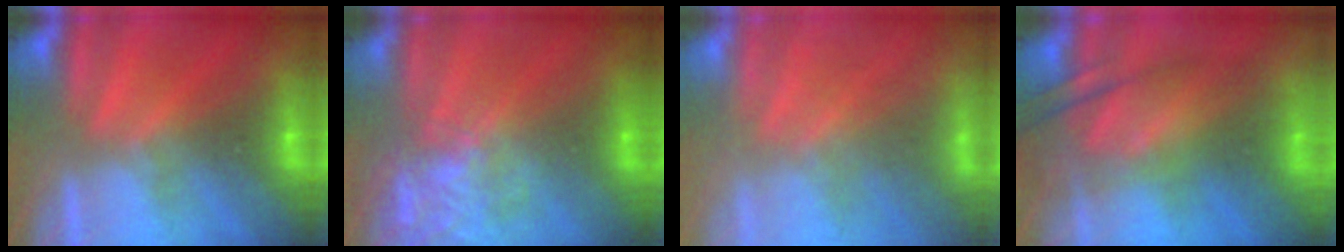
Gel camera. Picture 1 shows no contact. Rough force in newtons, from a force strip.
{"total": 7.7}
{"total": 3.0}
{"total": 8.0}